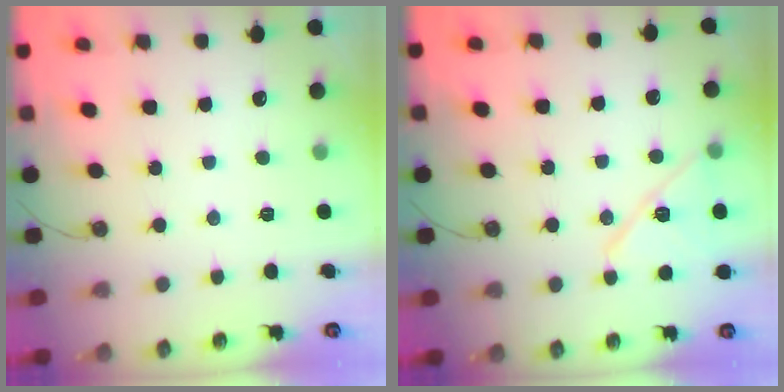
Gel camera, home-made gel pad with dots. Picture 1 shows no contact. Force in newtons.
{"total": 13.3, "press": 12.7, "slide": 4.1}